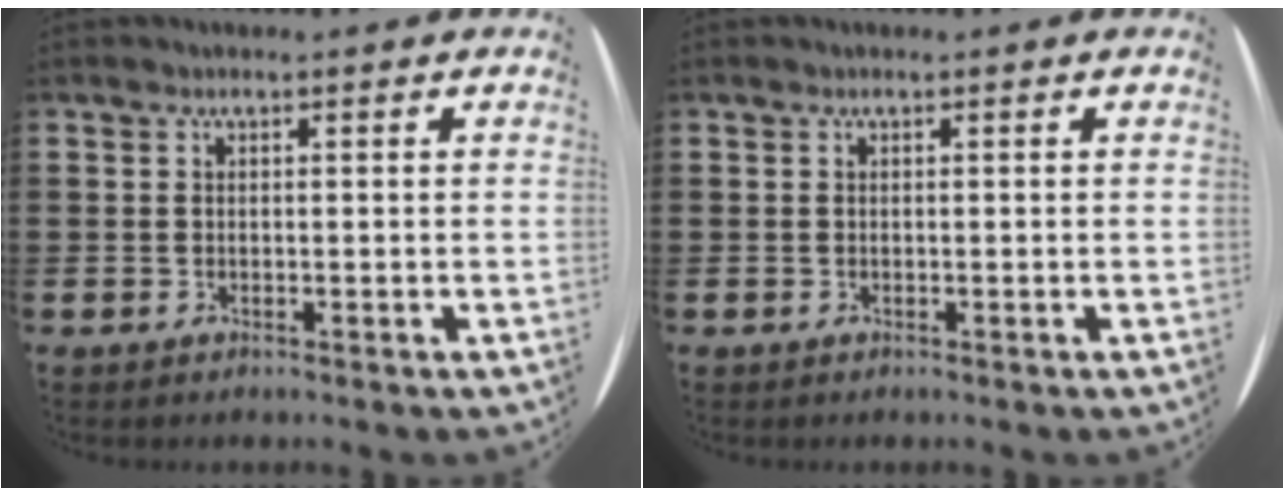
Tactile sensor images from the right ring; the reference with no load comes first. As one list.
[{"total": 0.0}]